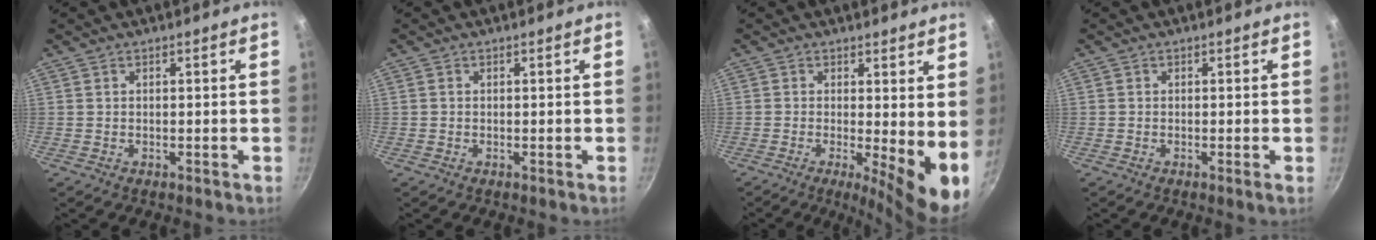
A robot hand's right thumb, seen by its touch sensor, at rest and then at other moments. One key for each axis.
{"total": 0.0}
{"total": 8.8, "fx": -0.3, "fy": 2.4, "fz": 8.4, "tx": -0.104, "ty": -0.019, "tz": -0.004}
{"total": 0.6, "fx": -0.2, "fy": -0.1, "fz": 0.6, "tx": -0.011, "ty": -0.003, "tz": -0.008}